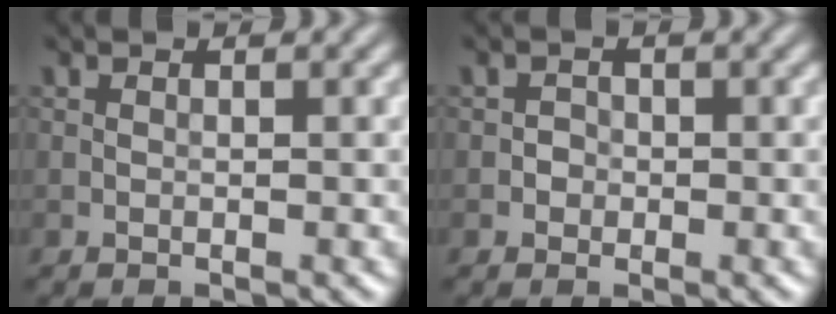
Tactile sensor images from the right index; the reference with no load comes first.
{"total": 0.9, "force": [-0.2, 0.9, 0.2], "torque": [0.010, 0.000, -0.007]}